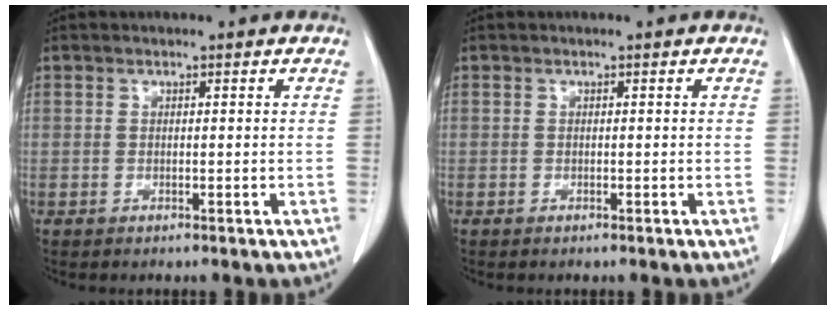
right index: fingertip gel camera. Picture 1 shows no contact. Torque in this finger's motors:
{"motor_torque": [0.13, -0.13, -0.02, -0.01]}